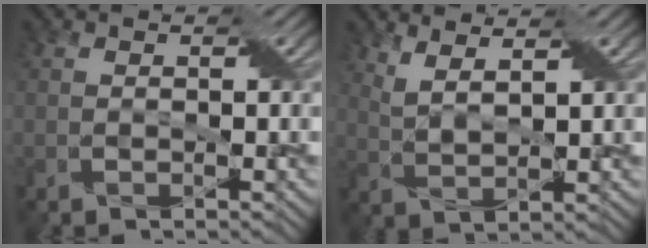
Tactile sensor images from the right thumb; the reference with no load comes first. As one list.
[{"total": 3.9, "force": [3.1, 0.8, 2.2], "torque": [-0.052, -0.005, 0.061]}]